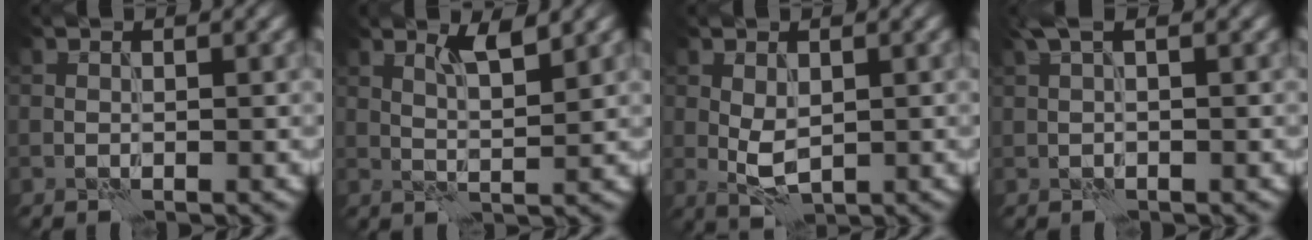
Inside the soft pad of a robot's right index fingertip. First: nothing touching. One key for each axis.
{"total": 2.6, "fx": 1.6, "fy": 0.3, "fz": 2.0, "tx": -0.038, "ty": -0.001, "tz": 0.028}
{"total": 2.7, "fx": 0.2, "fy": 1.5, "fz": 2.2, "tx": -0.046, "ty": -0.001, "tz": 0.008}
{"total": 1.8, "fx": 0.8, "fy": 0.3, "fz": 1.6, "tx": -0.033, "ty": 0.008, "tz": 0.014}